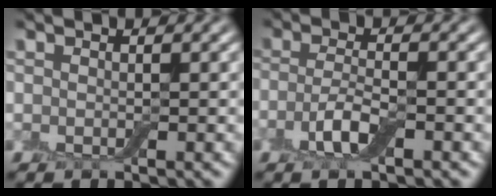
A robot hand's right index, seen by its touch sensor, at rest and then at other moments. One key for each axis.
{"total": 3.1, "fx": -1.4, "fy": 1.0, "fz": 2.6, "tx": -0.058, "ty": 0.001, "tz": -0.033}